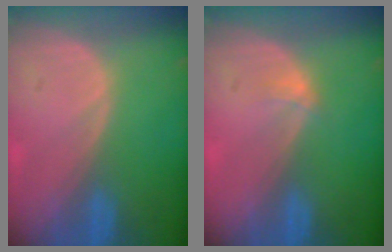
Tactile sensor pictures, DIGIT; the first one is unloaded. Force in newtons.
{"total": 1.3, "press": 0.9, "slide": 0.9}